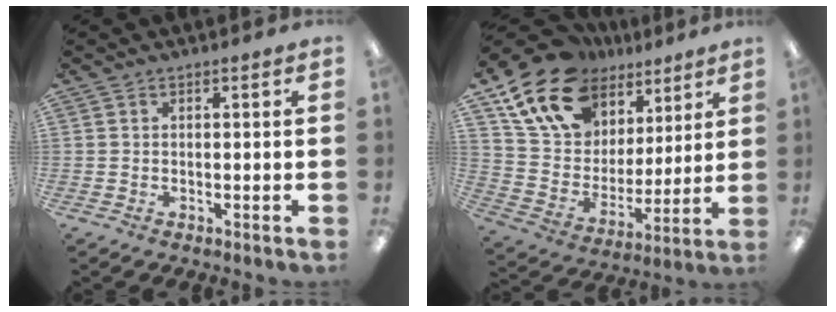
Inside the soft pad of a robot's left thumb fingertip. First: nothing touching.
{"total": 18.7, "force": [12.6, 11.6, 7.3], "torque": [-0.151, -0.066, 0.236]}